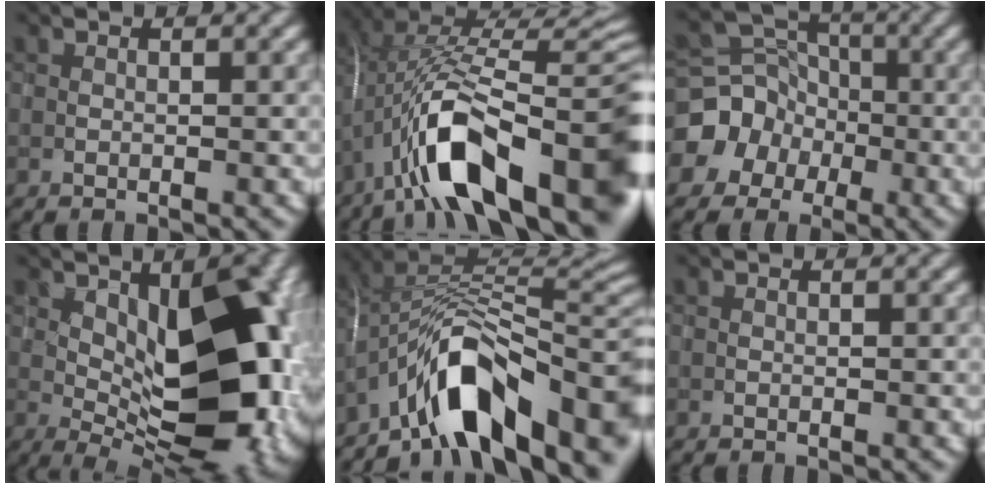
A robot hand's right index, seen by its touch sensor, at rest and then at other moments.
{"total": 16.7, "force": [-5.0, 7.3, 14.1], "torque": [-0.212, 0.010, -0.087]}
{"total": 8.5, "force": [-3.0, 7.7, 1.9], "torque": [-0.028, -0.009, -0.070]}
{"total": 15.4, "force": [1.2, 7.5, 13.4], "torque": [-0.165, 0.006, 0.016]}
{"total": 12.6, "force": [-6.1, 5.3, 9.7], "torque": [-0.142, 0.018, -0.112]}
{"total": 0.0}